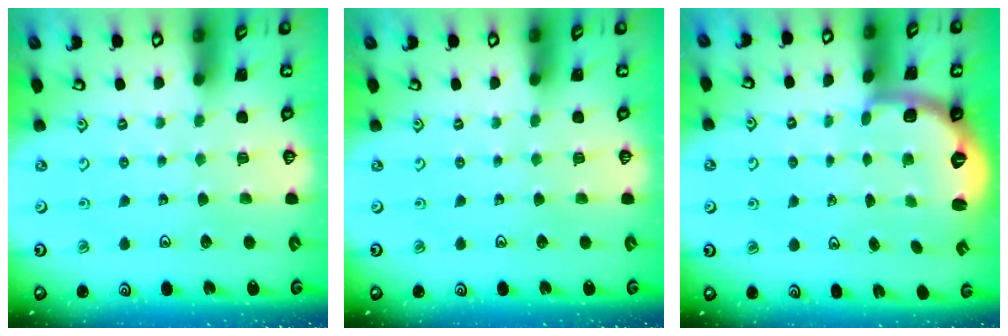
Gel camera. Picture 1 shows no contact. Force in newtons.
{"total": 0.0}
{"total": 2.7, "press": 1.6, "slide": 2.1}